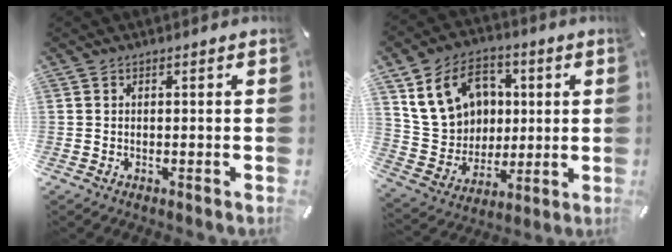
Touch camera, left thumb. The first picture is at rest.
{"total": 16.6, "force": [5.1, 14.0, 7.2], "torque": [-0.145, -0.003, 0.107]}